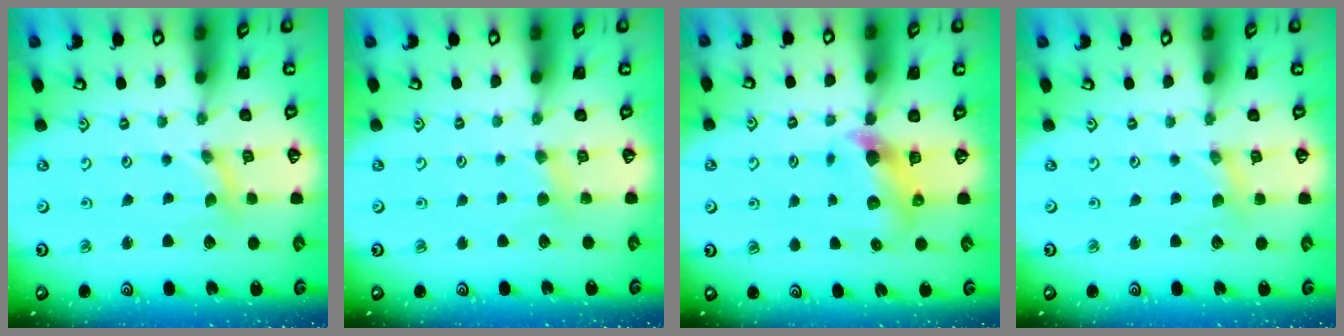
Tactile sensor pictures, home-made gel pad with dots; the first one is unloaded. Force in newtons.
{"total": 3.4, "press": 3.4, "slide": 0.5}
{"total": 6.6, "press": 6.6, "slide": 0.4}
{"total": 1.4, "press": 1.4, "slide": 0.3}